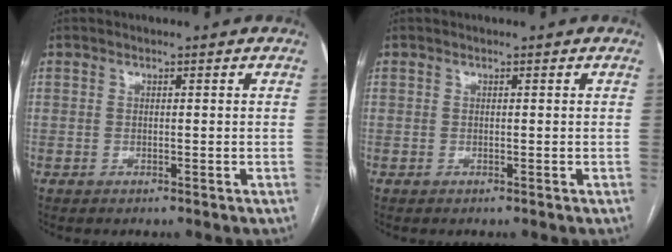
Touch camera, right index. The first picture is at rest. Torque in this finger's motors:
{"motor_torque": [0.00, 0.00, 0.00, 0.01]}